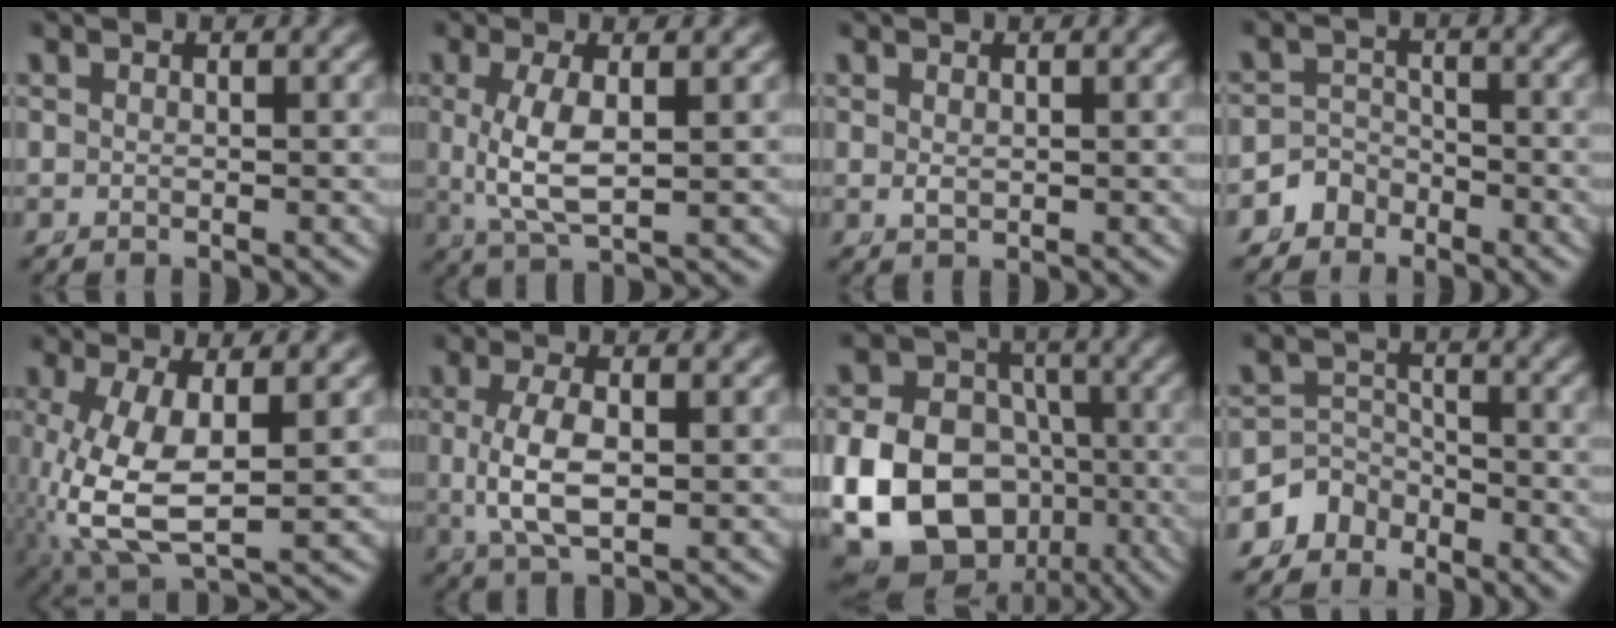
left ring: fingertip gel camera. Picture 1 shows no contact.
{"total": 4.6, "force": [0.2, 1.7, 4.2], "torque": [-0.099, -0.011, 0.019]}
{"total": 0.5, "force": [0.2, 0.1, 0.5], "torque": [-0.016, -0.011, 0.014]}
{"total": 4.4, "force": [-2.9, 3.2, 0.7], "torque": [-0.020, -0.011, -0.050]}
{"total": 8.7, "force": [-1.0, 4.9, 7.2], "torque": [-0.177, -0.050, 0.017]}
{"total": 4.3, "force": [-0.2, 1.8, 3.9], "torque": [-0.097, -0.008, 0.007]}
{"total": 15.1, "force": [-4.1, 12.6, 7.3], "torque": [-0.170, -0.061, -0.055]}
{"total": 5.8, "force": [-3.4, 4.5, 1.5], "torque": [-0.037, -0.016, -0.060]}